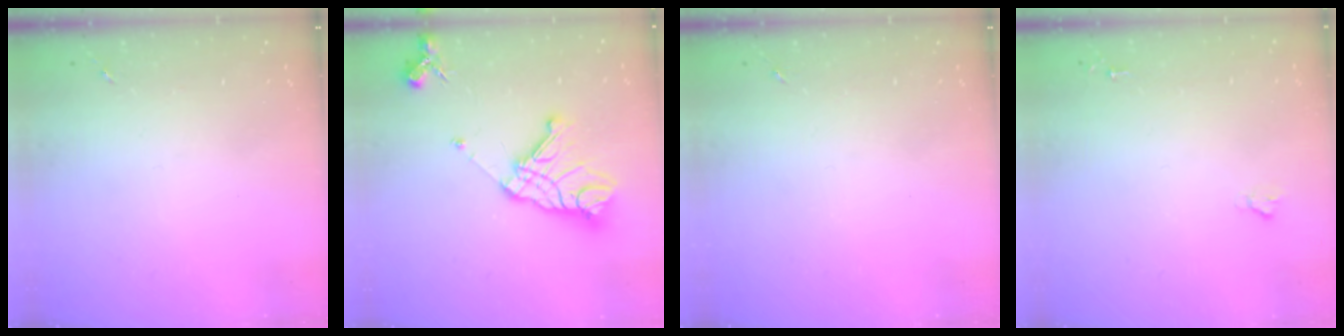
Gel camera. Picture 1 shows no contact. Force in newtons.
{"total": 17.5, "press": 17.3, "slide": 2.0}
{"total": 0.0}
{"total": 1.6, "press": 1.6, "slide": 0.2}